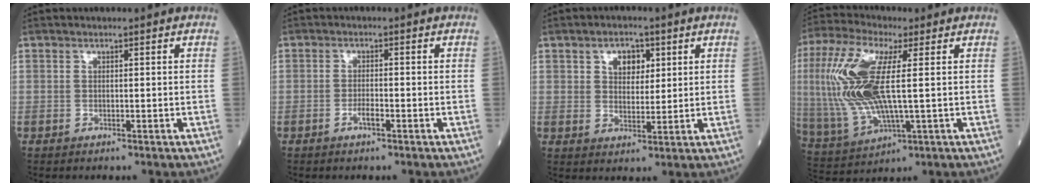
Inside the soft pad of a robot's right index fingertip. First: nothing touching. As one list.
[{"total": 1.8, "force": [-1.0, 0.3, 1.4], "torque": [-0.027, 0.000, -0.018]}, {"total": 4.6, "force": [2.0, 2.9, 2.9], "torque": [-0.045, 0.007, 0.035]}, {"total": 15.1, "force": [1.7, 4.1, 14.4], "torque": [-0.340, 0.008, 0.036]}]